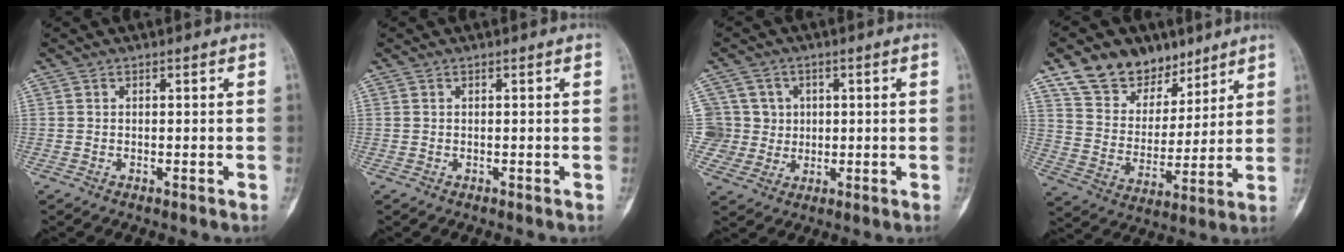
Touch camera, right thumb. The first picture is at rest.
{"total": 0.0}
{"total": 7.6, "force": [1.4, 7.5, 0.4], "torque": [0.031, 0.010, 0.027]}
{"total": 15.0, "force": [10.5, 9.6, 4.8], "torque": [-0.039, -0.051, 0.196]}